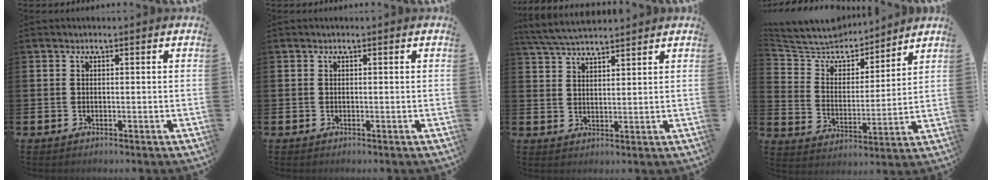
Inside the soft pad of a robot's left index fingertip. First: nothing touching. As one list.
[{"total": 0.0}, {"total": 5.0, "force": [4.9, 0.6, 1.2], "torque": [-0.041, -0.018, 0.090]}, {"total": 7.7, "force": [7.4, 2.3, 0.7], "torque": [-0.061, -0.058, 0.131]}]